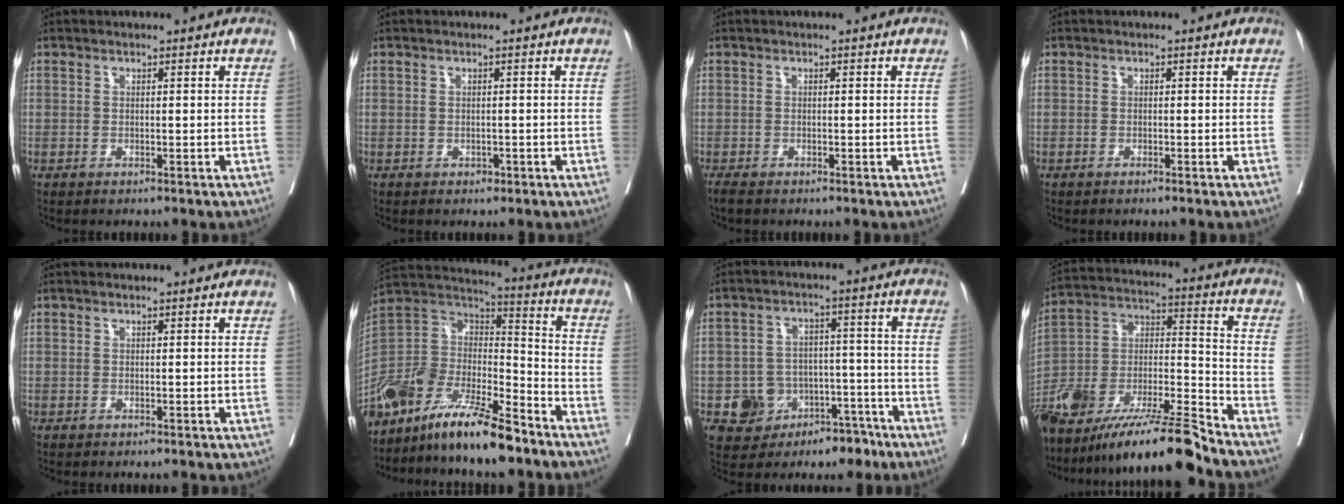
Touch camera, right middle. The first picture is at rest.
{"total": 0.7, "force": [-0.4, 0.5, 0.3], "torque": [-0.005, 0.001, -0.004]}
{"total": 1.4, "force": [-1.2, 0.3, 0.7], "torque": [-0.017, -0.007, -0.021]}
{"total": 0.5, "force": [-0.5, 0.0, 0.3], "torque": [-0.007, -0.001, -0.009]}
{"total": 0.0}
{"total": 22.1, "force": [-17.3, 5.7, 12.6], "torque": [-0.274, -0.008, -0.322]}
{"total": 9.2, "force": [-5.2, 7.2, 2.6], "torque": [-0.031, 0.033, -0.069]}
{"total": 22.4, "force": [-18.9, 0.3, 12.1], "torque": [-0.227, -0.007, -0.350]}